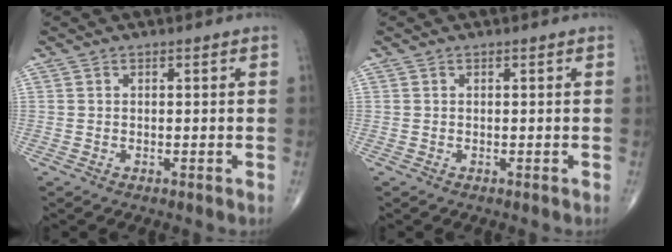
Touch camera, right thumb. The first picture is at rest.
{"total": 0.0}